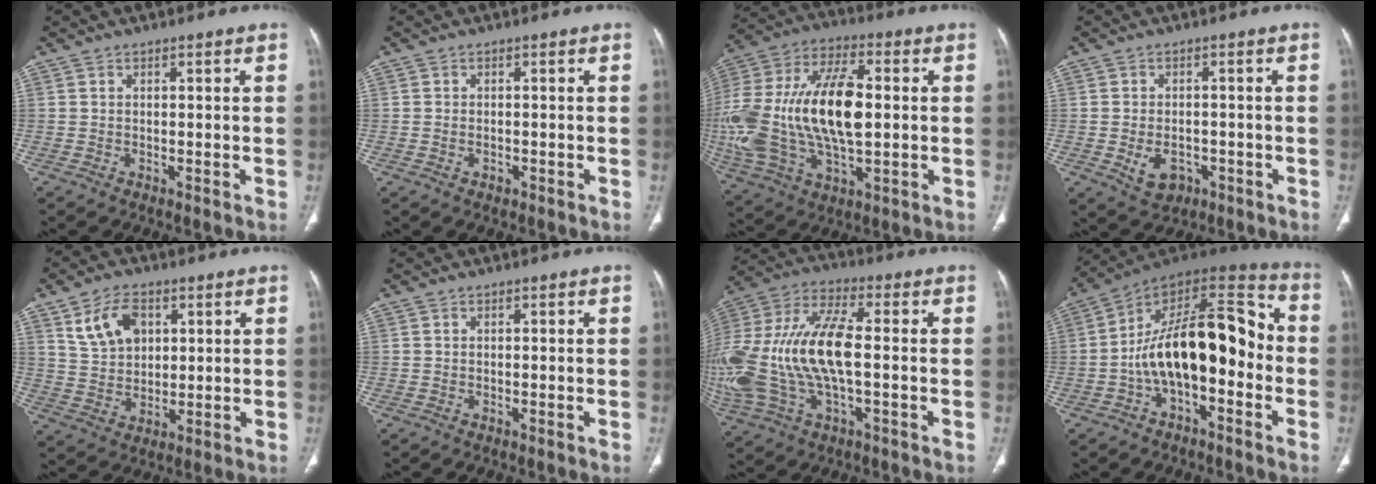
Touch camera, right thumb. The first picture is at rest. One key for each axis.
{"total": 1.2, "fx": -0.4, "fy": 0.9, "fz": 0.7, "tx": -0.014, "ty": 0.007, "tz": -0.002}
{"total": 28.7, "fx": 0.2, "fy": 14.6, "fz": 24.7, "tx": -0.554, "ty": 0.012, "tz": 0.010}
{"total": 5.5, "fx": -1.8, "fy": 4.0, "fz": 3.3, "tx": -0.046, "ty": 0.008, "tz": -0.017}
{"total": 9.0, "fx": 4.0, "fy": 6.0, "fz": 5.4, "tx": -0.081, "ty": -0.012, "tz": 0.081}
{"total": 0.0}
{"total": 24.8, "fx": -1.8, "fy": 11.4, "fz": 21.9, "tx": -0.518, "ty": 0.015, "tz": -0.027}
{"total": 20.7, "fx": -3.1, "fy": 10.2, "fz": 17.7, "tx": -0.264, "ty": 0.068, "tz": -0.056}